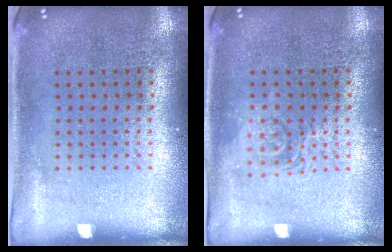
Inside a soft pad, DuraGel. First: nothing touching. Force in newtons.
{"total": 1.1, "press": 1.1, "slide": 0.2}